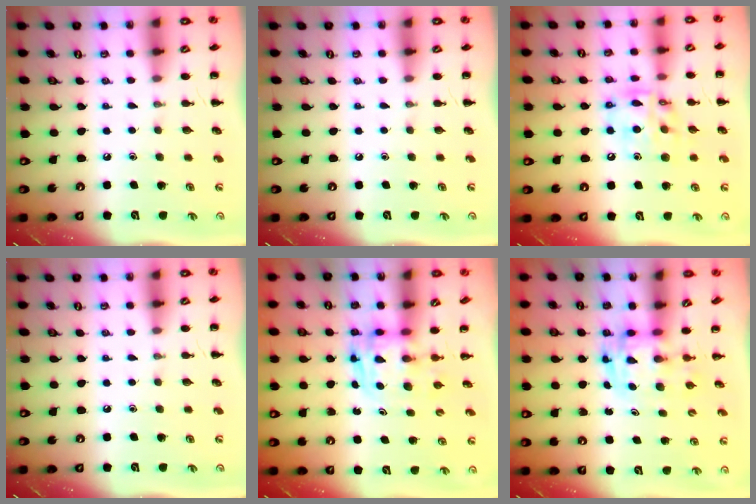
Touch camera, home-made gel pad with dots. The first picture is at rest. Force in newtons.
{"total": 0.0}
{"total": 12.5, "press": 12.1, "slide": 2.8}
{"total": 0.0}
{"total": 2.7, "press": 2.7, "slide": 0.2}
{"total": 2.8, "press": 2.7, "slide": 0.5}